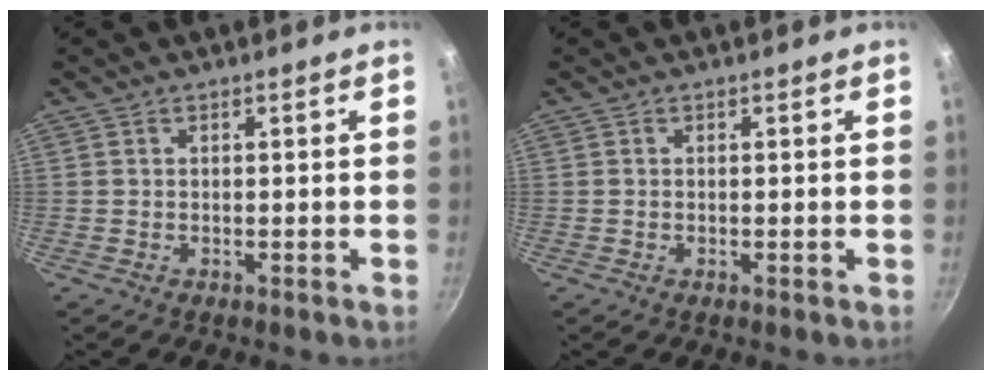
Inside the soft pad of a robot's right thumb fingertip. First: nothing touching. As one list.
[{"total": 0.0}]